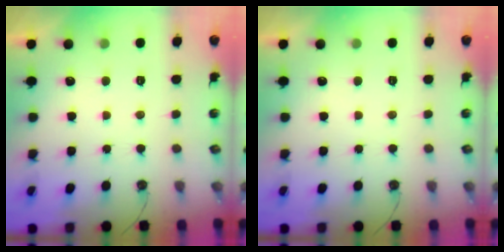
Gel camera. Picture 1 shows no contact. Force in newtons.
{"total": 0.0}